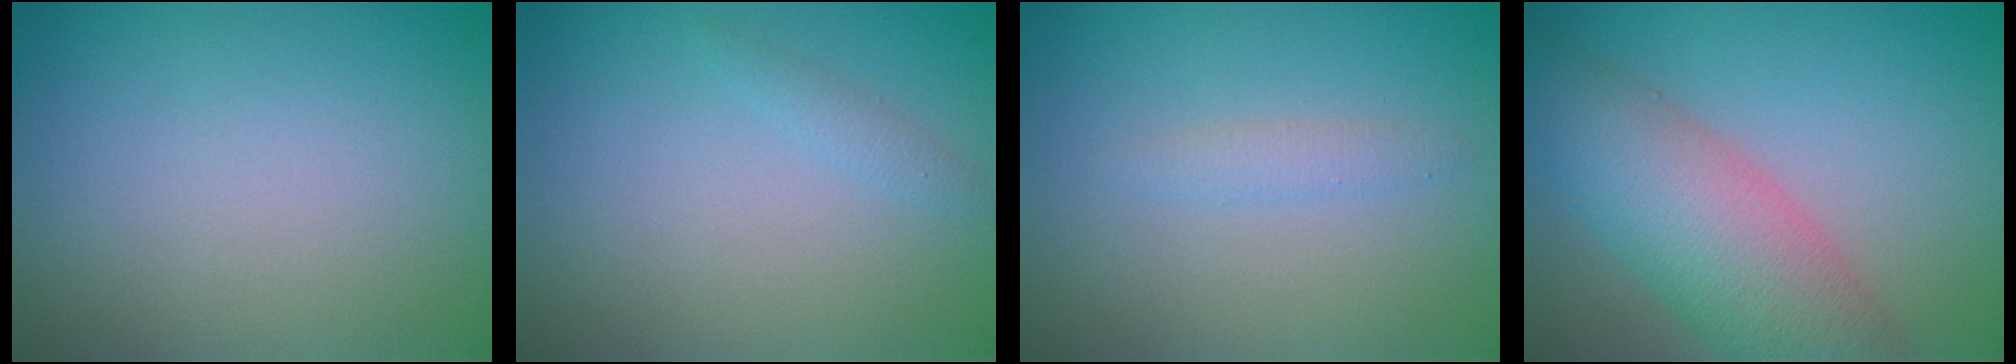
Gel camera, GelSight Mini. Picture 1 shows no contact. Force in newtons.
{"total": 0.8, "press": 0.8, "slide": 0.1}
{"total": 1.2, "press": 1.2, "slide": 0.1}
{"total": 7.7, "press": 7.7, "slide": 0.4}